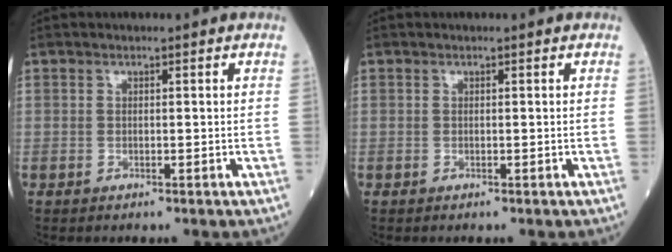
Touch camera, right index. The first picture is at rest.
{"total": 0.0}